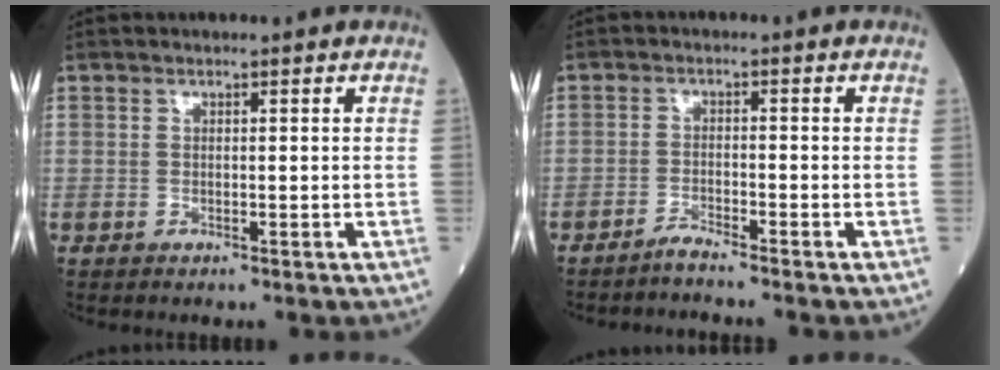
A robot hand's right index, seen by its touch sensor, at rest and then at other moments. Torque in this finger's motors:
{"motor_torque": [-0.10, -0.34, 0.04, 0.02]}